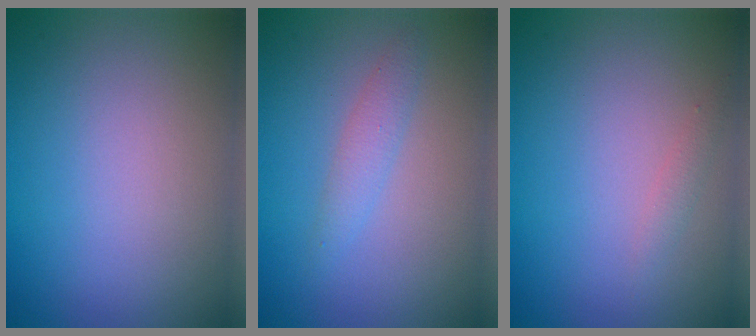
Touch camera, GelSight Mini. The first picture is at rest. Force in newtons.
{"total": 1.6, "press": 1.6, "slide": 0.1}
{"total": 0.8, "press": 0.8, "slide": 0.0}